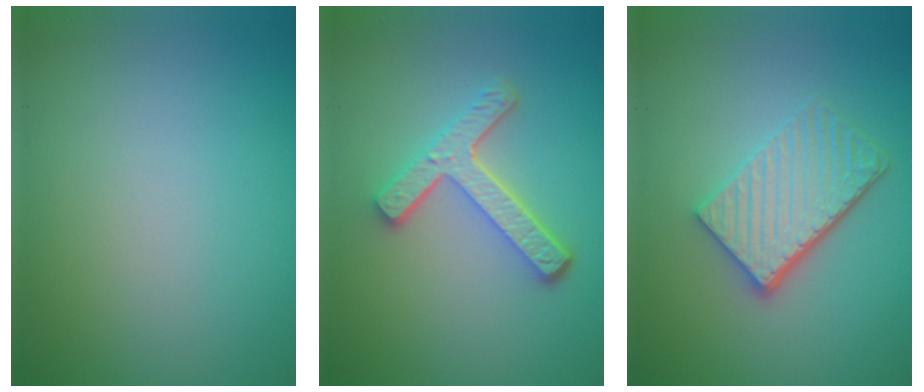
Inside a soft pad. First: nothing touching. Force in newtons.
{"total": 4.6, "press": 3.4, "slide": 3.0}
{"total": 4.7, "press": 3.5, "slide": 3.1}